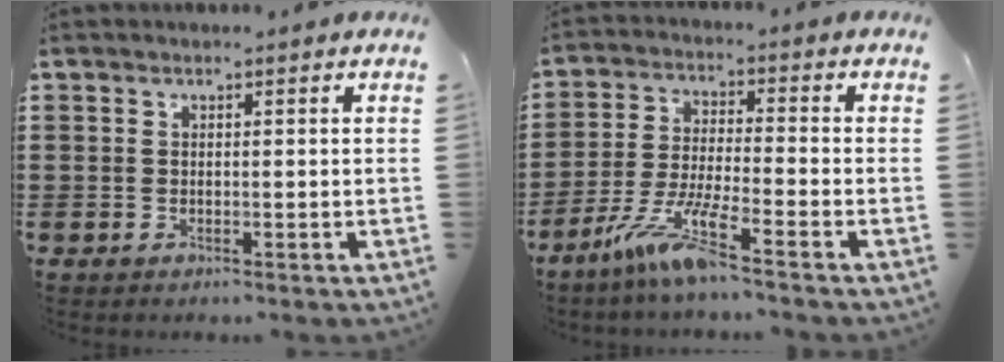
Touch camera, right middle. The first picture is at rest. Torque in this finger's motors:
{"motor_torque": [2.14, 0.00, 0.48, 0.08]}